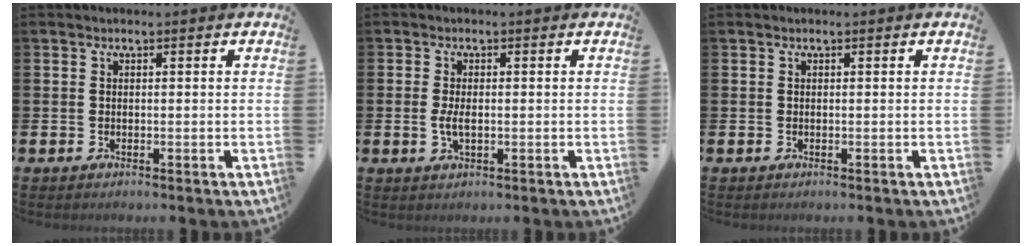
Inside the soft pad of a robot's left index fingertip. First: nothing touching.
{"total": 2.5, "force": [-0.2, 1.2, 2.2], "torque": [-0.039, 0.002, -0.006]}
{"total": 0.0}